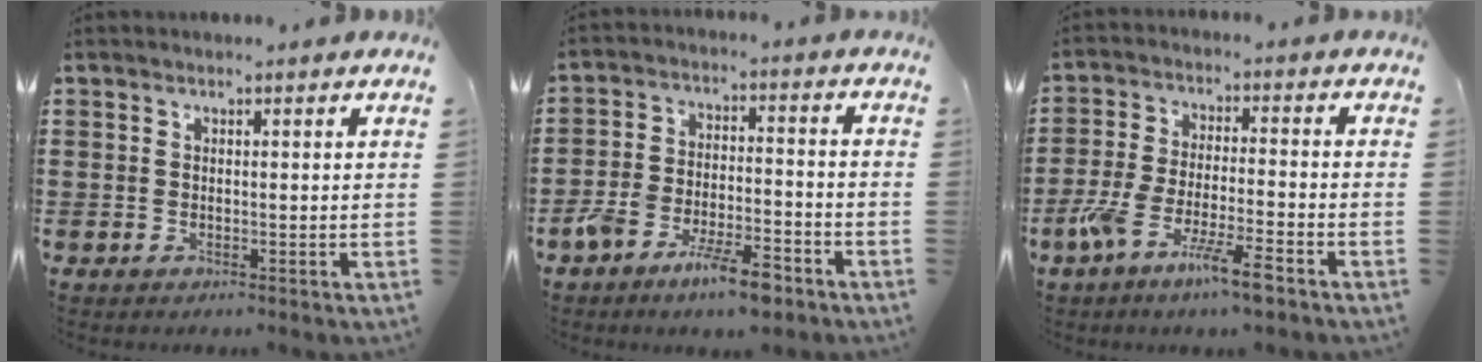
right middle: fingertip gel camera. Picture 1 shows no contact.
{"total": 8.1, "force": [-6.1, 2.2, 4.8], "torque": [-0.098, 0.008, -0.115]}
{"total": 8.4, "force": [-5.7, 0.9, 6.1], "torque": [-0.129, -0.008, -0.109]}